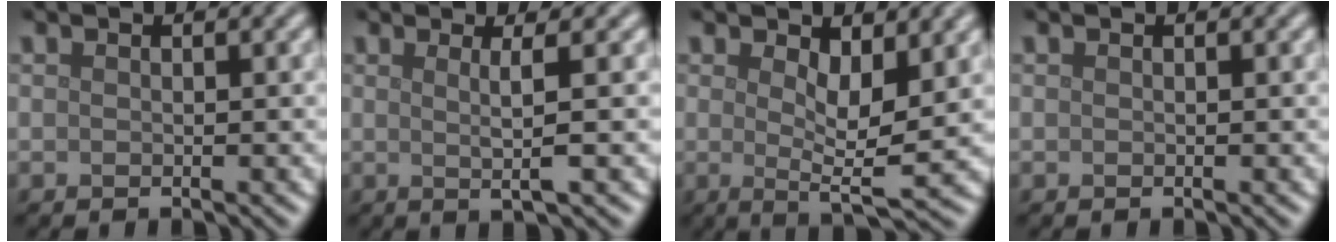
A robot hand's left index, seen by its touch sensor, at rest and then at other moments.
{"total": 2.5, "force": [0.4, 0.4, 2.4], "torque": [-0.047, -0.001, 0.002]}
{"total": 4.4, "force": [0.9, 1.3, 4.1], "torque": [-0.066, -0.012, 0.017]}
{"total": 0.0}